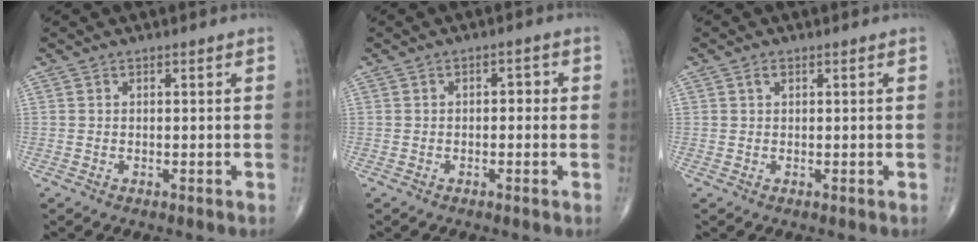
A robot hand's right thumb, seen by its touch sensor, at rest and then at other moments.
{"total": 2.3, "force": [0.0, 1.4, 1.9], "torque": [-0.013, 0.009, -0.007]}
{"total": 1.0, "force": [0.5, 0.6, 0.6], "torque": [-0.012, 0.004, 0.008]}